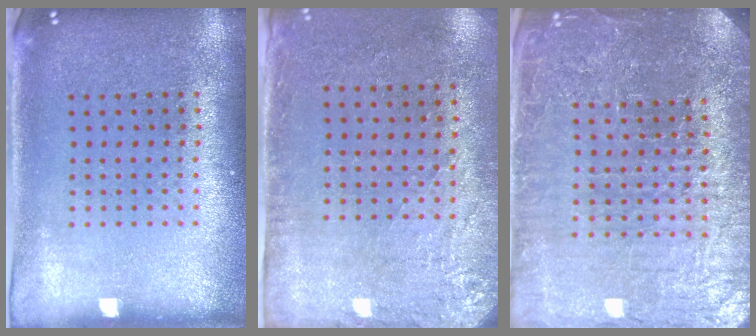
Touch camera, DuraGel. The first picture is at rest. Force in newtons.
{"total": 2.8, "press": 2.3, "slide": 1.6}
{"total": 5.1, "press": 4.7, "slide": 2.0}